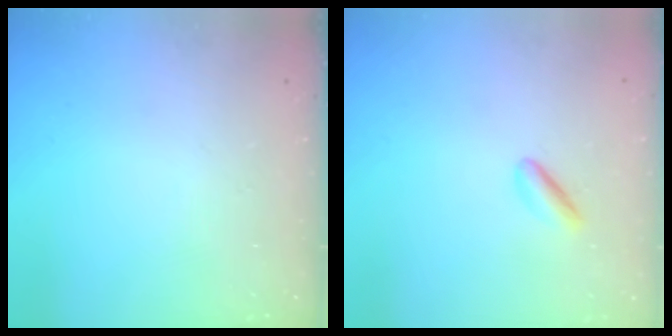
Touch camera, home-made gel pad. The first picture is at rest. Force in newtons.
{"total": 2.8, "press": 2.6, "slide": 1.2}